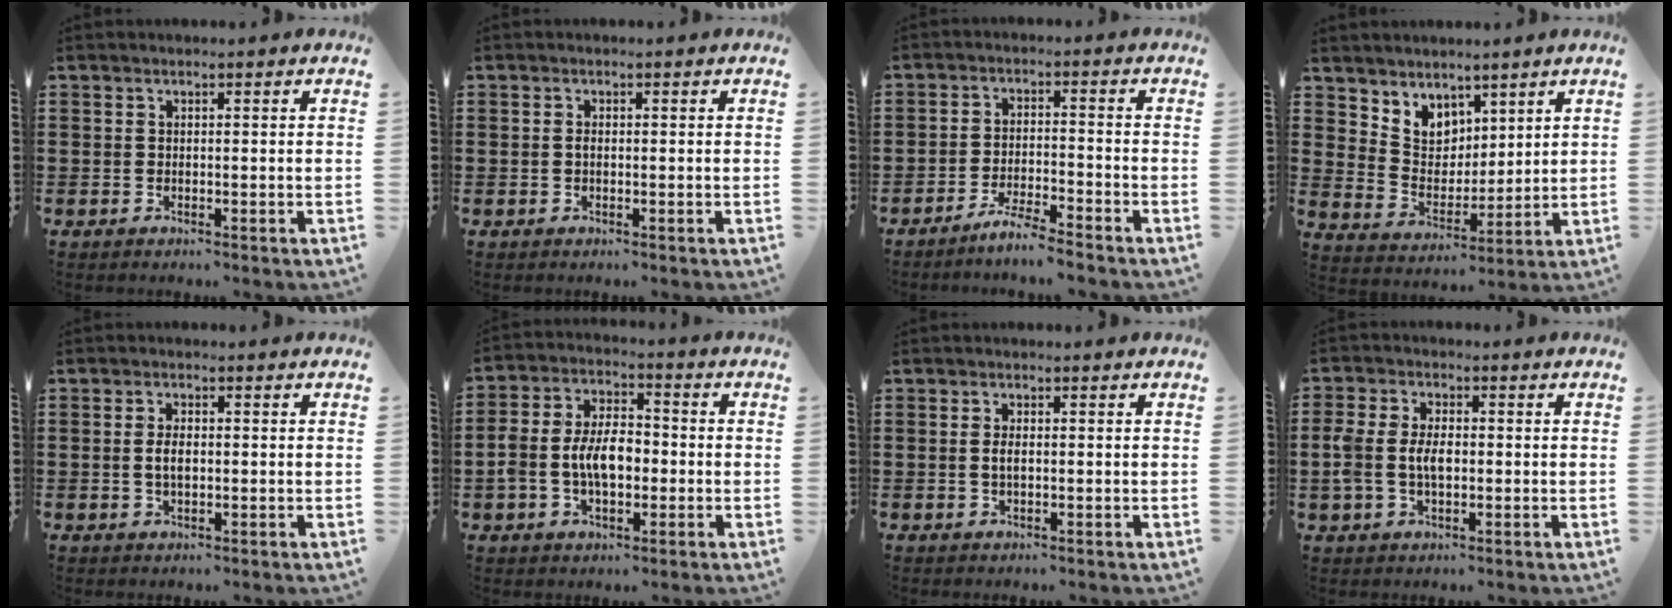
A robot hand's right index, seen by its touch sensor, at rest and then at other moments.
{"total": 1.2, "force": [-0.2, 0.6, 0.9], "torque": [-0.019, 0.001, -0.003]}
{"total": 4.1, "force": [-3.9, -0.3, 1.3], "torque": [-0.031, -0.002, -0.077]}
{"total": 5.6, "force": [4.1, 3.8, 0.0], "torque": [-0.032, -0.017, 0.079]}
{"total": 2.6, "force": [-0.1, 1.2, 2.3], "torque": [-0.052, 0.001, -0.006]}
{"total": 7.6, "force": [-1.3, 4.5, 6.0], "torque": [-0.129, 0.001, -0.032]}
{"total": 1.7, "force": [-0.1, 0.6, 1.6], "torque": [-0.037, -0.001, -0.005]}
{"total": 5.3, "force": [-0.5, 3.1, 4.4], "torque": [-0.104, 0.001, -0.015]}